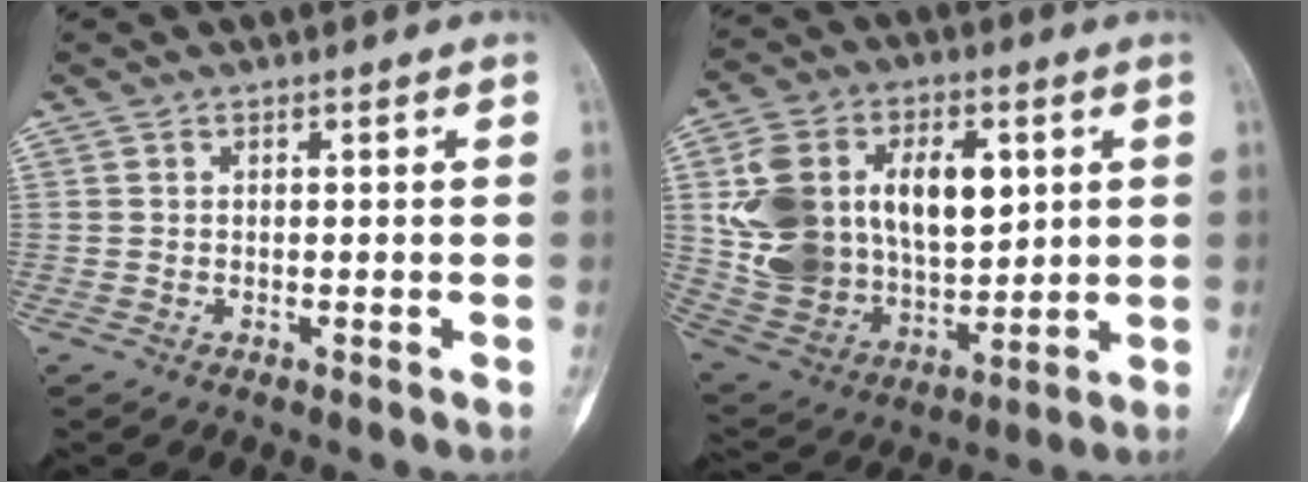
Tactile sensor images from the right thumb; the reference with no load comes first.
{"total": 22.6, "force": [4.8, 14.9, 16.3], "torque": [-0.267, -0.005, 0.103]}